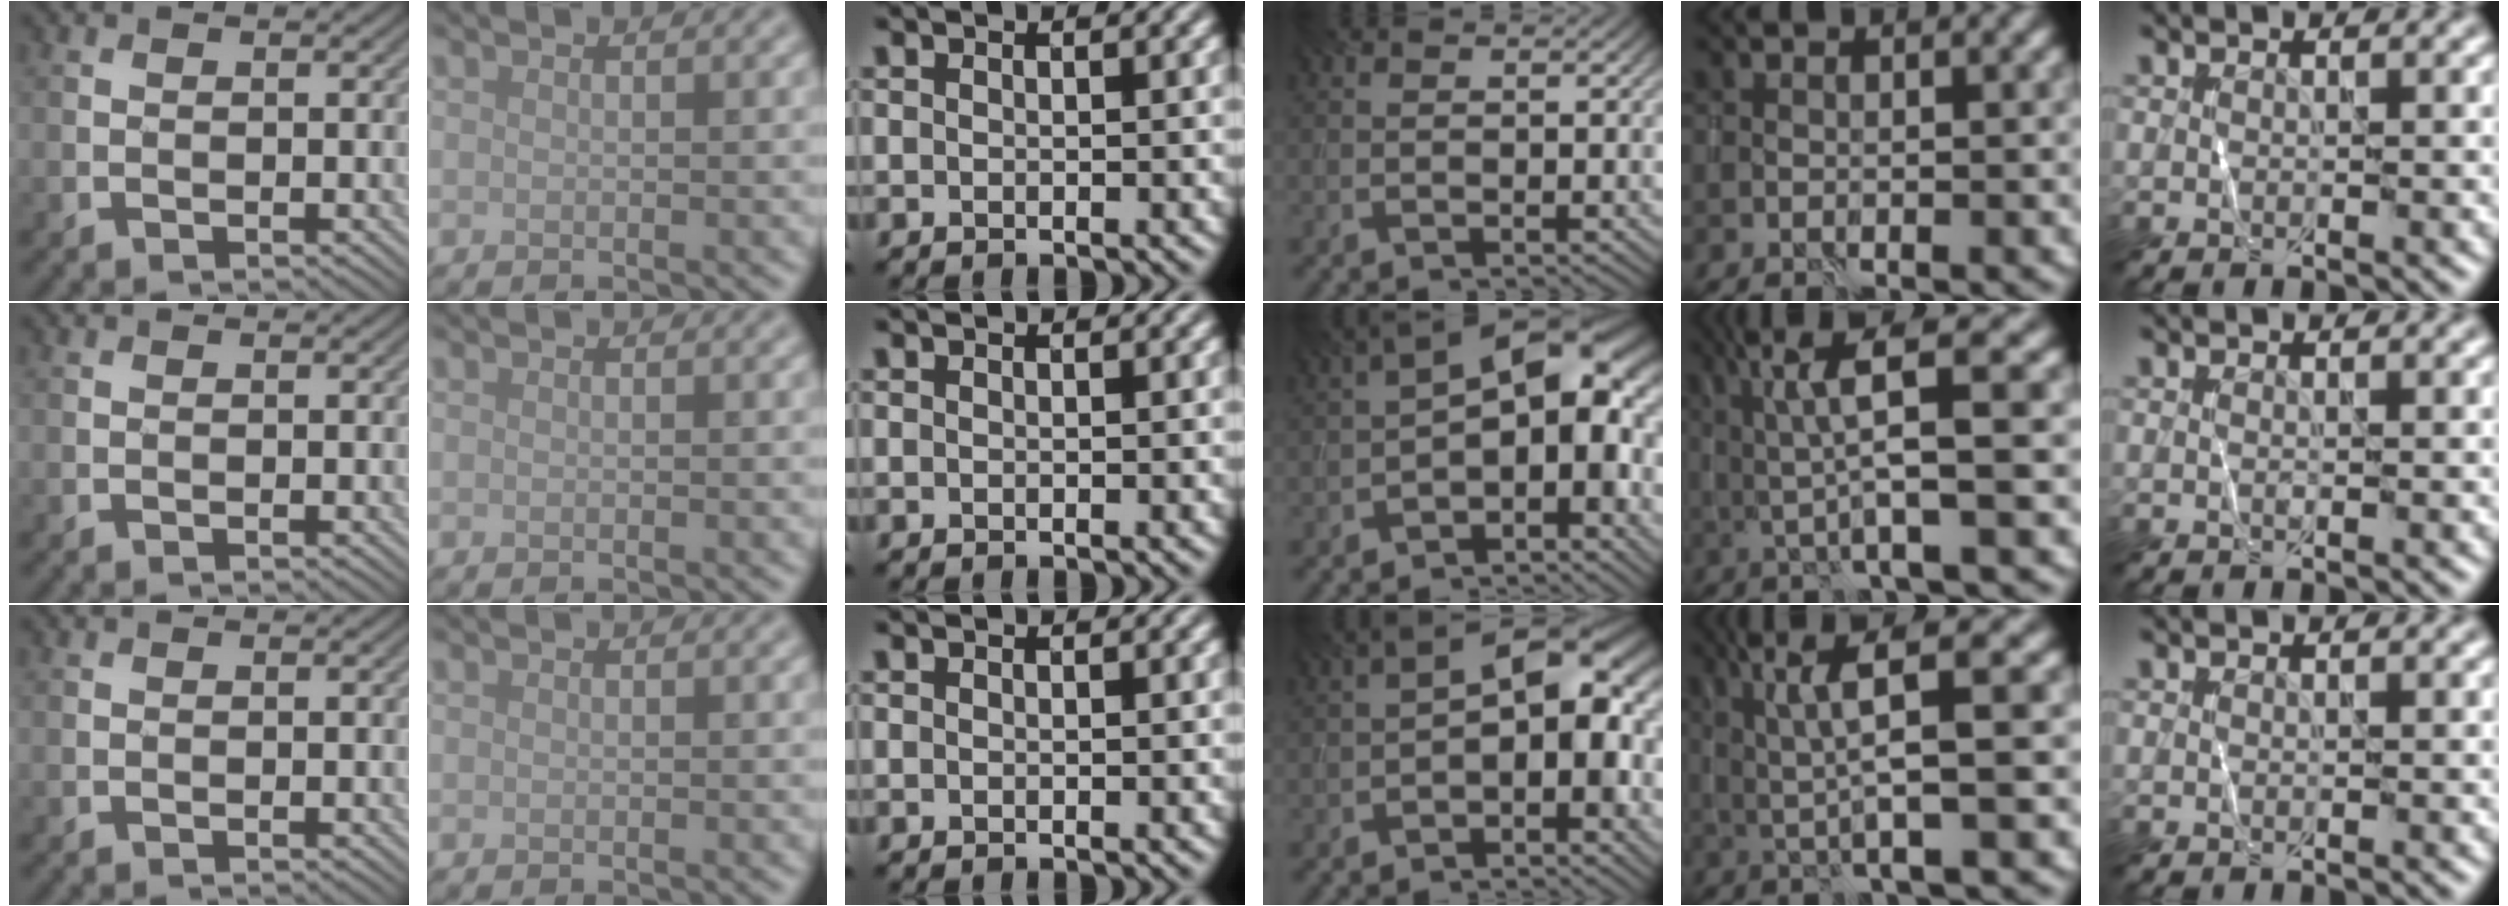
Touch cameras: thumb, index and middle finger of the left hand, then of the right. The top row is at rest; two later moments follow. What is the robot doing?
{"motion": "wrap", "object": "sponge"}